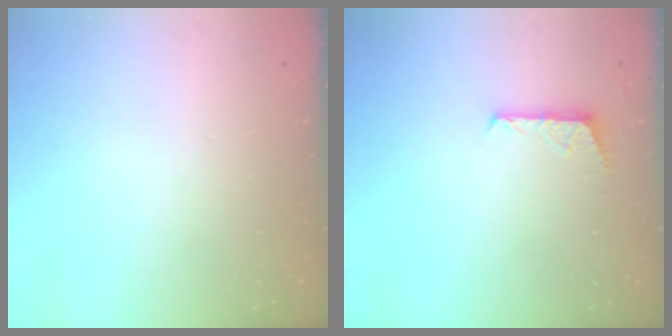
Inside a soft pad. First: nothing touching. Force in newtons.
{"total": 4.7, "press": 4.7, "slide": 0.4}